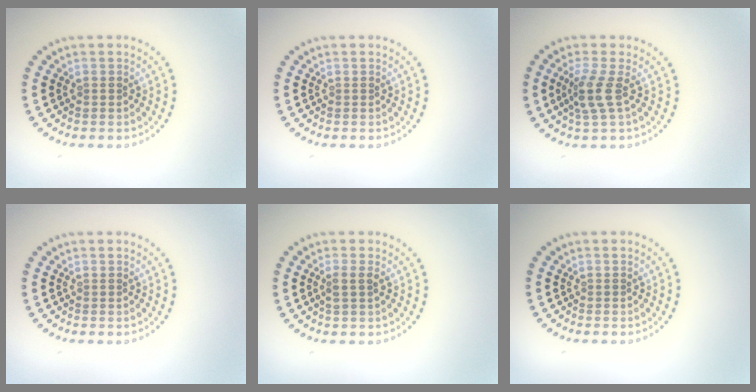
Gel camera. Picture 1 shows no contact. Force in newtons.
{"total": 0.0}
{"total": 2.5, "press": 1.9, "slide": 1.6}
{"total": 0.0}
{"total": 1.3, "press": 1.1, "slide": 0.5}
{"total": 0.0}